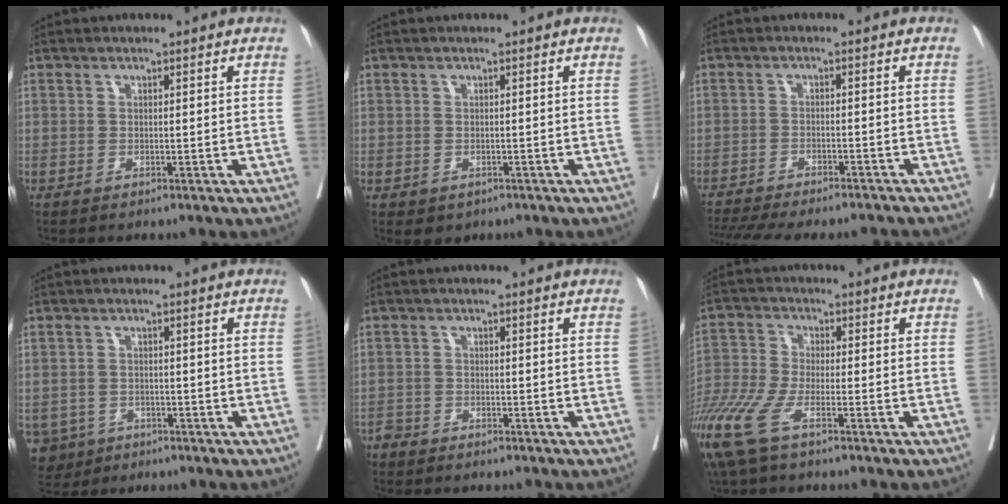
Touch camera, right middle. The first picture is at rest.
{"total": 2.0, "force": [-1.1, 1.5, 0.7], "torque": [-0.008, -0.001, -0.008]}
{"total": 16.9, "force": [-15.2, 2.9, 6.7], "torque": [-0.157, -0.023, -0.208]}
{"total": 5.5, "force": [-3.0, 4.5, 0.8], "torque": [-0.020, 0.004, -0.045]}
{"total": 3.5, "force": [-3.4, 1.1, 0.3], "torque": [0.000, -0.006, -0.059]}
{"total": 10.0, "force": [-6.6, 1.8, 7.3], "torque": [-0.169, -0.018, -0.133]}